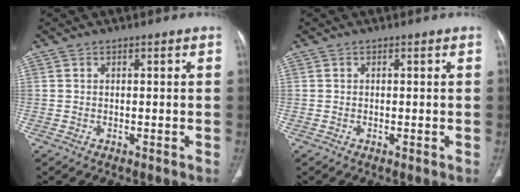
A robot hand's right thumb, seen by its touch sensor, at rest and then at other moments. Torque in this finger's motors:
{"motor_torque": [1.04, -0.66, -0.27, -0.39, 0.00]}